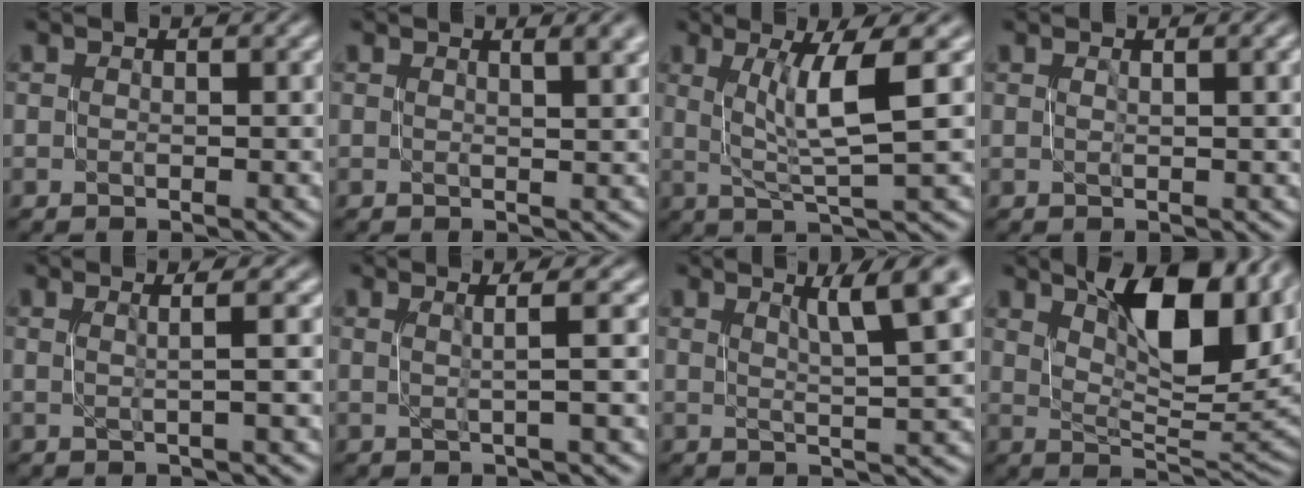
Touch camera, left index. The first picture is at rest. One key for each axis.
{"total": 3.5, "fx": 1.3, "fy": 1.4, "fz": 2.9, "tx": -0.014, "ty": 0.011, "tz": 0.009}
{"total": 5.3, "fx": 1.5, "fy": 0.9, "fz": 5.0, "tx": -0.084, "ty": 0.003, "tz": 0.028}
{"total": 2.4, "fx": 0.5, "fy": 0.8, "fz": 2.2, "tx": -0.020, "ty": 0.006, "tz": 0.003}
{"total": 2.2, "fx": 0.4, "fy": 0.4, "fz": 2.1, "tx": -0.033, "ty": 0.007, "tz": 0.002}
{"total": 2.5, "fx": 0.6, "fy": 0.3, "fz": 2.5, "tx": -0.039, "ty": 0.010, "tz": 0.006}
{"total": 5.7, "fx": 2.6, "fy": 0.9, "fz": 5.0, "tx": -0.058, "ty": 0.009, "tz": 0.042}
{"total": 11.9, "fx": 5.6, "fy": 4.6, "fz": 9.5, "tx": -0.135, "ty": 0.015, "tz": 0.095}